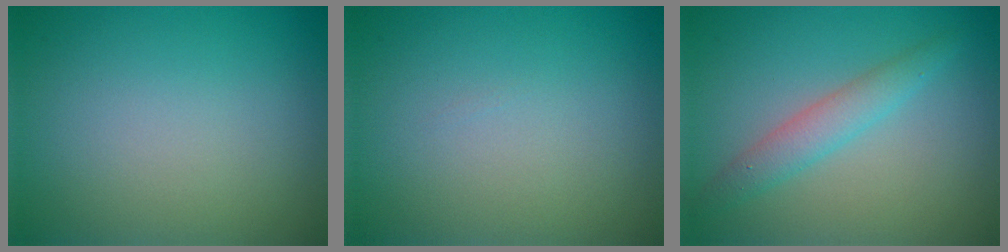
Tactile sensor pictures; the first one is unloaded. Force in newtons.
{"total": 0.0}
{"total": 2.5, "press": 2.5, "slide": 0.0}